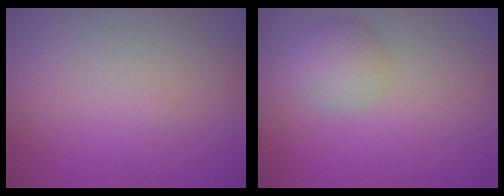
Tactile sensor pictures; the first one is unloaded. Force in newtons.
{"total": 2.6, "press": 2.6, "slide": 0.1}